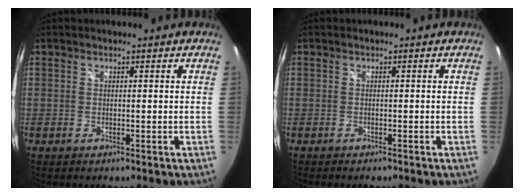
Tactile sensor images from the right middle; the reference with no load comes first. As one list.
[{"total": 1.5, "force": [-1.4, 0.3, 0.5], "torque": [-0.012, -0.011, -0.024]}]